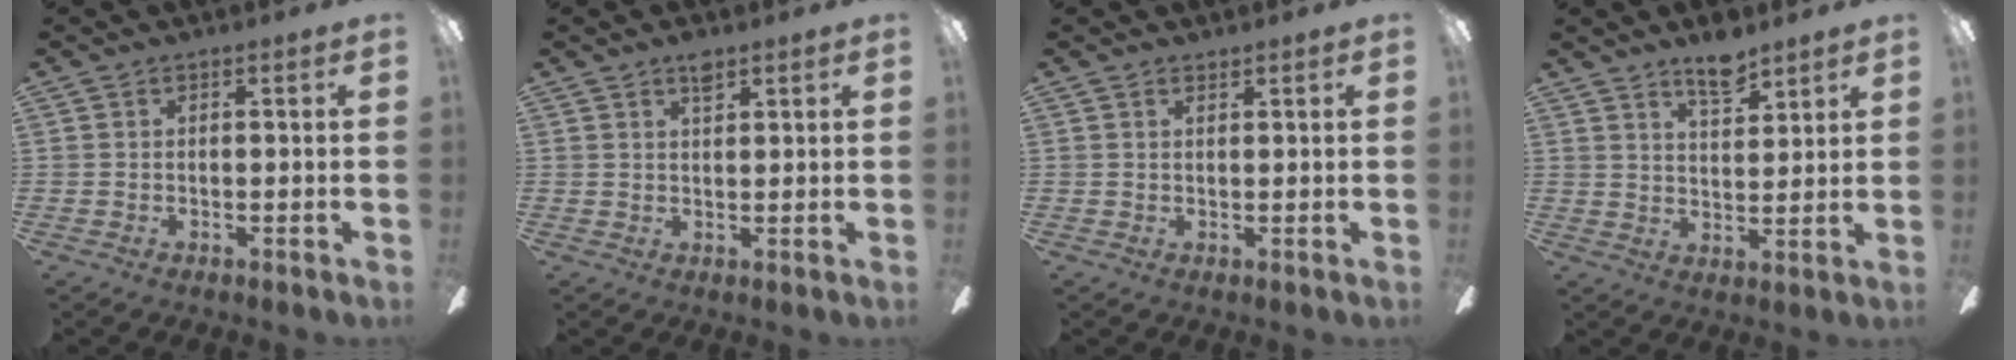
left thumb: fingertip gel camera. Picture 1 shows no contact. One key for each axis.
{"total": 3.1, "fx": 2.2, "fy": 1.2, "fz": 1.8, "tx": -0.033, "ty": -0.002, "tz": 0.039}
{"total": 1.0, "fx": 0.9, "fy": 0.2, "fz": 0.2, "tx": -0.005, "ty": 0.001, "tz": 0.017}
{"total": 7.4, "fx": 5.8, "fy": 2.6, "fz": 3.7, "tx": -0.053, "ty": -0.034, "tz": 0.100}